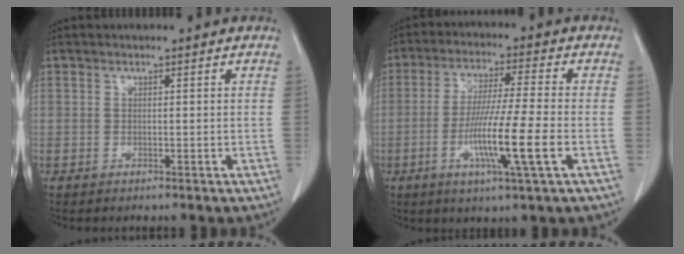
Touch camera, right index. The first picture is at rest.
{"total": 11.8, "force": [-3.5, -0.3, 11.3], "torque": [-0.214, -0.016, -0.068]}